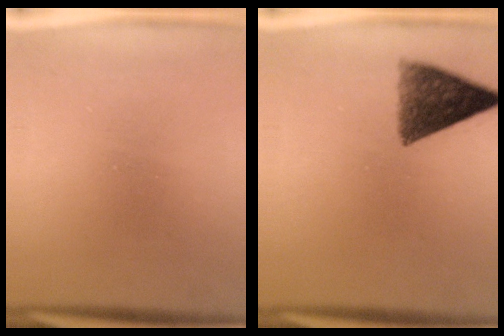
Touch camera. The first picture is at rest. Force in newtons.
{"total": 9.0}